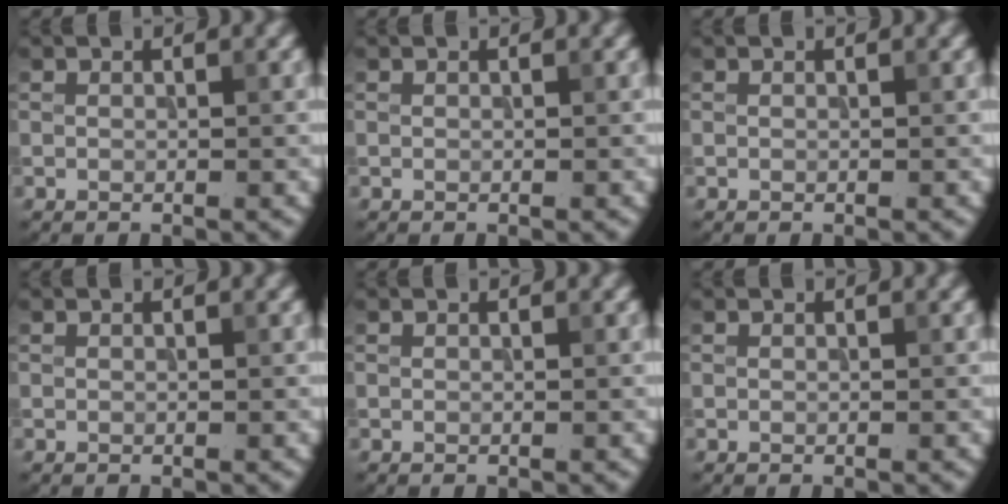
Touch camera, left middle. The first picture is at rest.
{"total": 0.0}
{"total": 0.0}
{"total": 0.0}
{"total": 0.0}
{"total": 0.0}